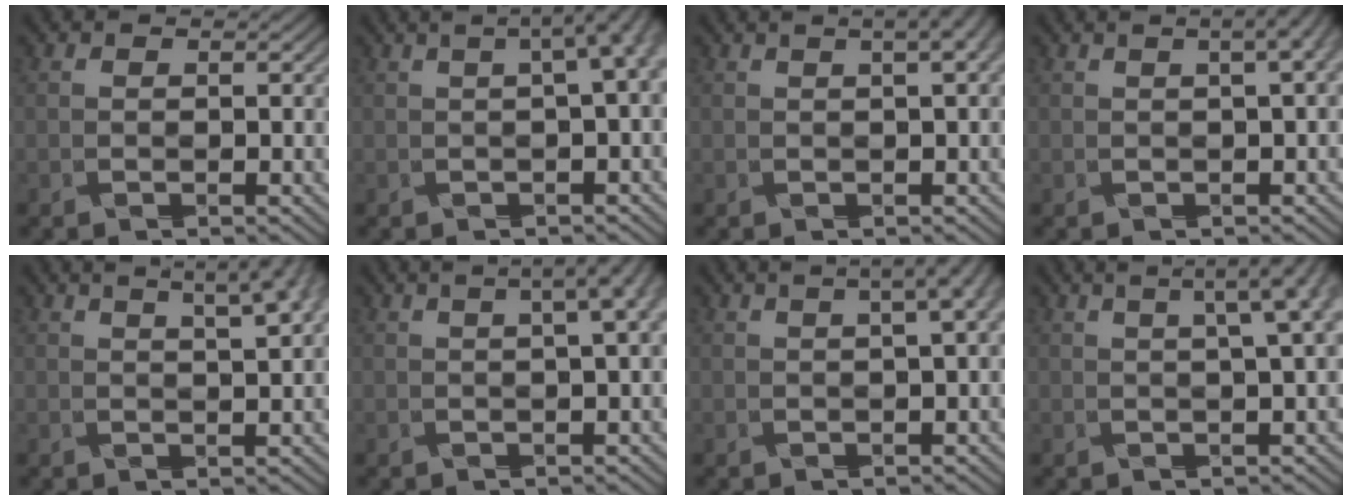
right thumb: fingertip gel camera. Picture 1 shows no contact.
{"total": 6.1, "force": [1.0, 1.7, 5.8], "torque": [-0.099, 0.001, 0.020]}
{"total": 3.9, "force": [1.3, 1.2, 3.5], "torque": [-0.064, 0.007, 0.029]}
{"total": 4.2, "force": [0.8, 1.3, 3.9], "torque": [-0.066, -0.001, 0.026]}
{"total": 6.2, "force": [3.3, 1.5, 5.0], "torque": [-0.070, 0.022, 0.050]}
{"total": 4.9, "force": [1.3, 0.9, 4.7], "torque": [-0.082, 0.006, 0.028]}
{"total": 5.2, "force": [1.4, 1.4, 4.8], "torque": [-0.081, 0.005, 0.031]}
{"total": 6.2, "force": [1.8, 0.8, 5.9], "torque": [-0.088, 0.013, 0.030]}